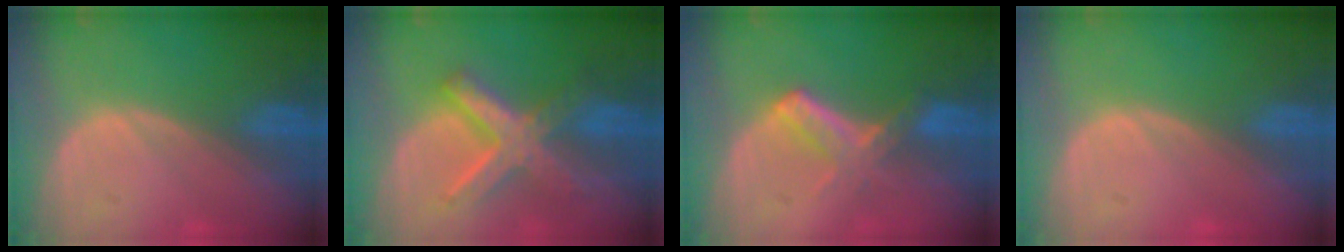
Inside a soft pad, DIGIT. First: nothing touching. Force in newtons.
{"total": 8.2, "press": 8.2, "slide": 0.7}
{"total": 5.8, "press": 5.2, "slide": 2.5}
{"total": 0.7, "press": 0.0, "slide": 0.7}